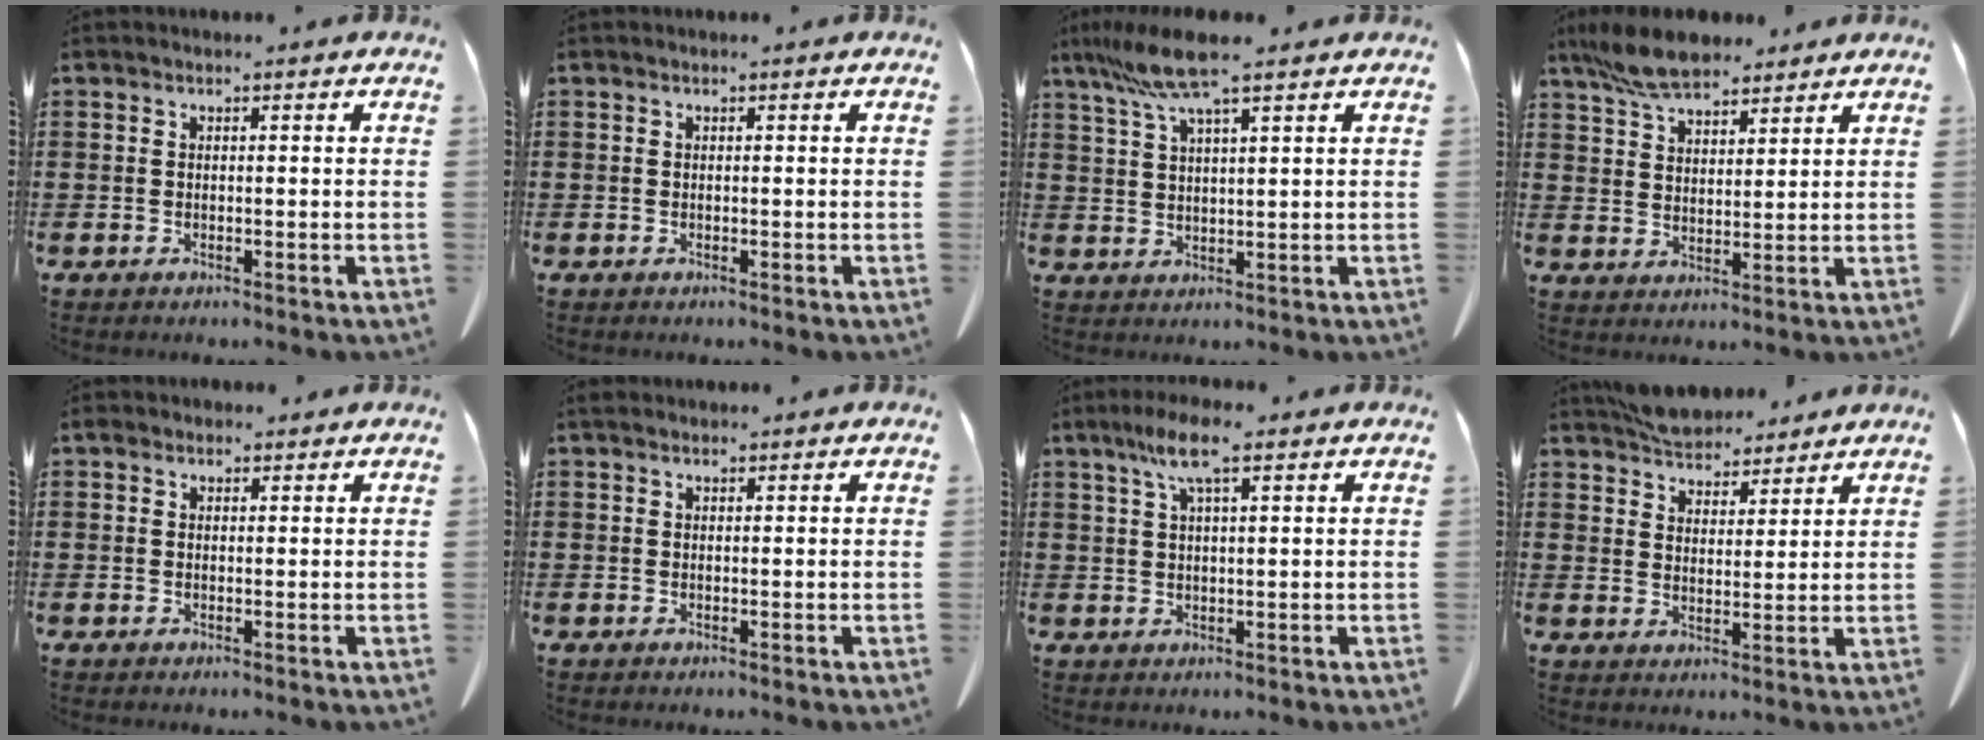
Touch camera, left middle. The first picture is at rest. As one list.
[{"total": 0.0}, {"total": 7.9, "force": [5.4, 0.6, 5.7], "torque": [-0.125, -0.009, 0.096]}, {"total": 7.8, "force": [6.5, 2.6, 3.6], "torque": [-0.090, -0.007, 0.124]}, {"total": 1.3, "force": [0.9, 0.8, 0.4], "torque": [-0.003, 0.000, 0.016]}, {"total": 0.8, "force": [0.7, 0.3, 0.3], "torque": [-0.008, 0.000, 0.013]}, {"total": 6.3, "force": [3.5, 1.1, 5.1], "torque": [-0.107, 0.007, 0.061]}, {"total": 5.9, "force": [5.6, 1.4, 1.0], "torque": [-0.040, -0.018, 0.107]}]